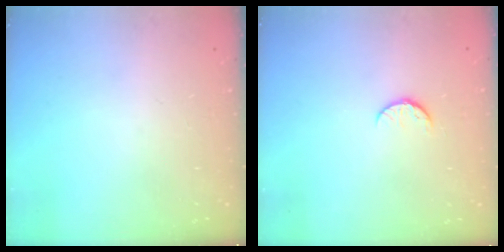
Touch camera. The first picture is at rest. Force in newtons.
{"total": 5.6, "press": 5.6, "slide": 0.6}